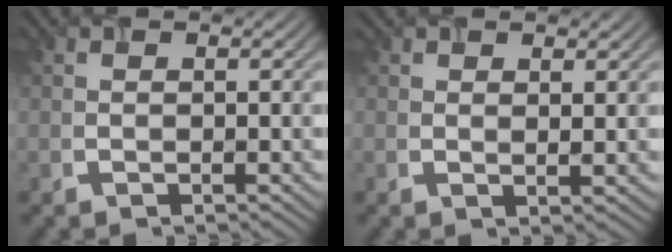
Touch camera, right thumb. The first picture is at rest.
{"total": 2.7, "force": [2.1, 0.6, 1.6], "torque": [-0.028, 0.002, 0.034]}